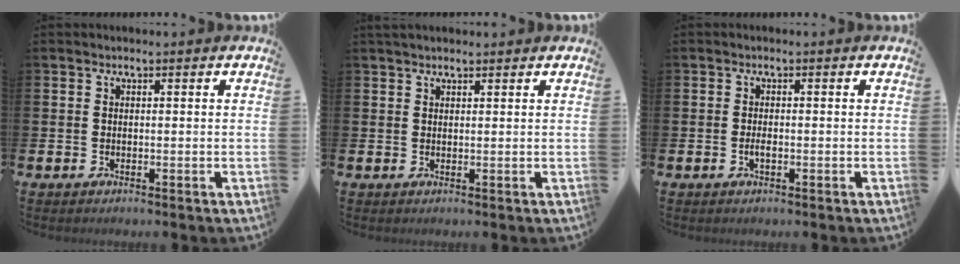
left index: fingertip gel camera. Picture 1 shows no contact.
{"total": 1.5, "force": [1.4, 0.4, 0.4], "torque": [0.003, -0.002, 0.022]}
{"total": 1.3, "force": [-0.3, 0.5, 1.1], "torque": [-0.023, 0.001, -0.005]}